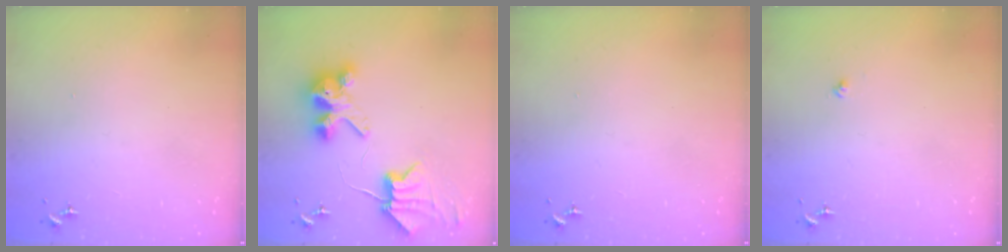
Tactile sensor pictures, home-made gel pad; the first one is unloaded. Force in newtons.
{"total": 8.1, "press": 8.1, "slide": 1.2}
{"total": 0.0}
{"total": 2.1, "press": 2.1, "slide": 0.3}